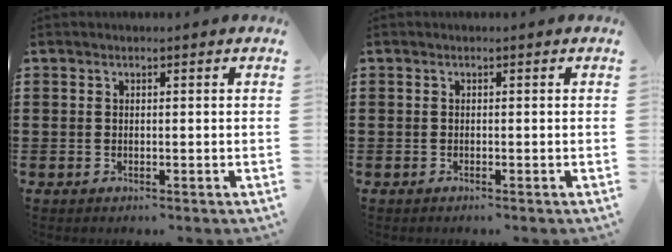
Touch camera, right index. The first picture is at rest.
{"total": 0.0}